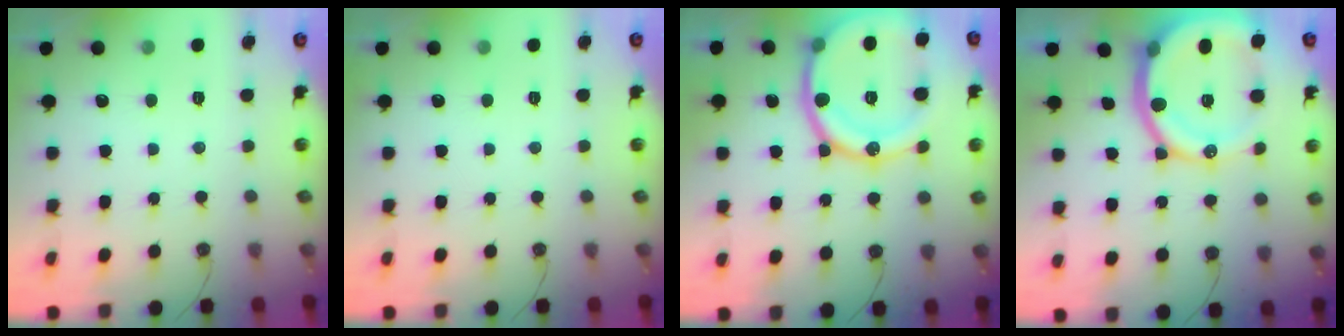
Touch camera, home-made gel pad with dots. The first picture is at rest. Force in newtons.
{"total": 0.0}
{"total": 25.1, "press": 24.8, "slide": 3.2}
{"total": 20.1, "press": 20.0, "slide": 2.5}